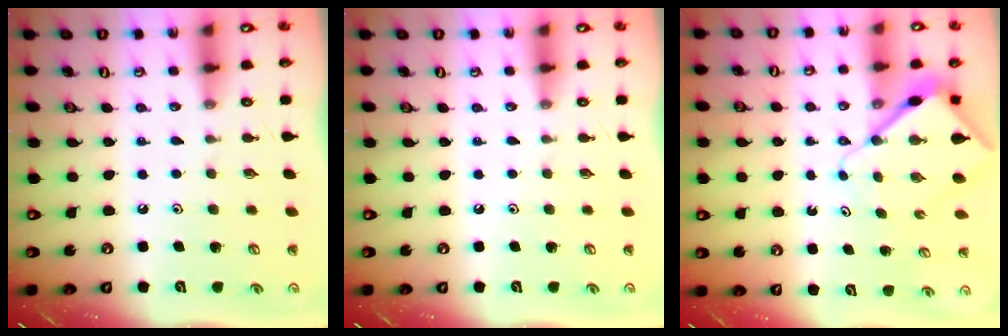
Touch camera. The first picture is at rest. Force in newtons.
{"total": 0.0}
{"total": 8.4, "press": 8.4, "slide": 0.9}